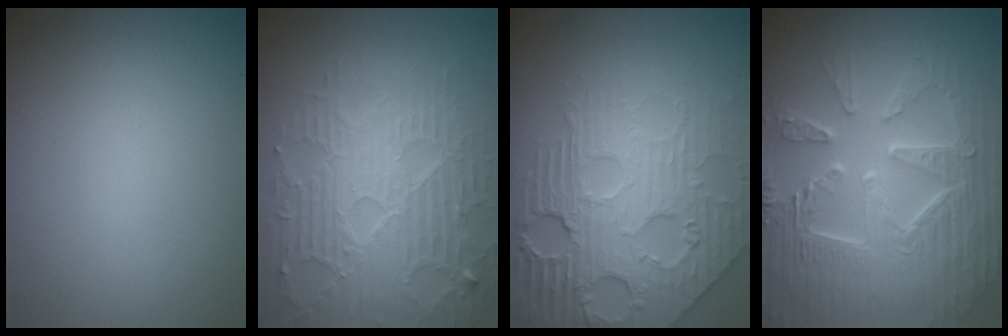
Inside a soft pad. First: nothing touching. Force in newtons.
{"total": 7.0, "press": 5.7, "slide": 4.0}
{"total": 8.5, "press": 6.0, "slide": 6.1}
{"total": 10.0, "press": 6.7, "slide": 7.4}